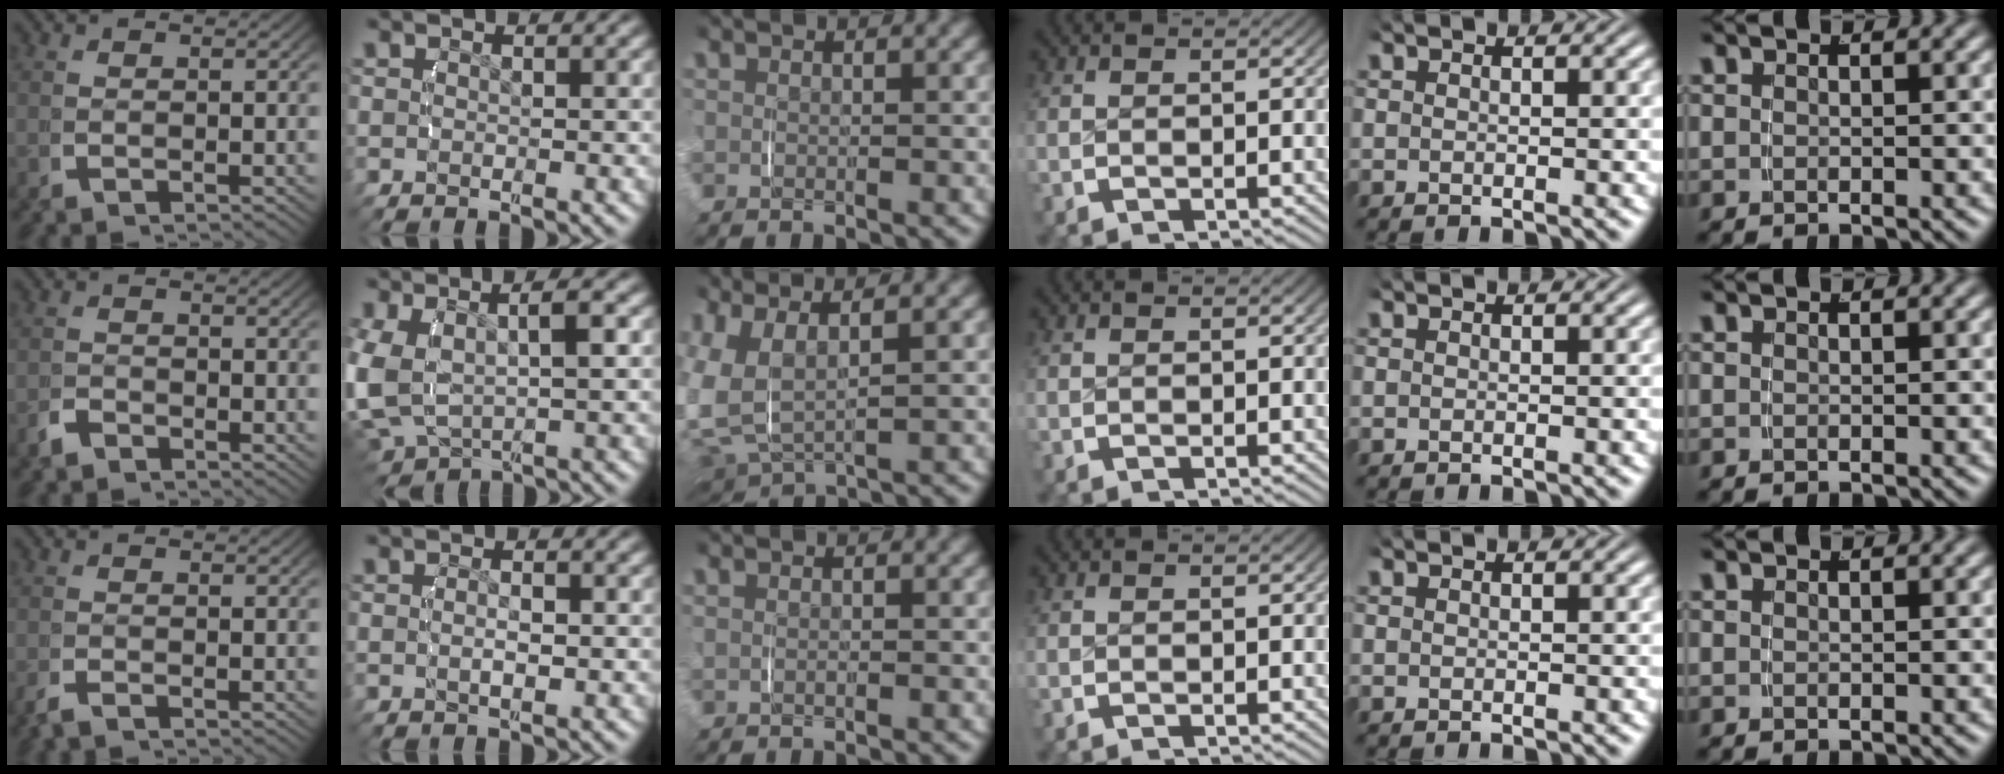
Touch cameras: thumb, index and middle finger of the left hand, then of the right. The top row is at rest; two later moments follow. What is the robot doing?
{"motion": "lift_and_place", "object": "toothpaste"}